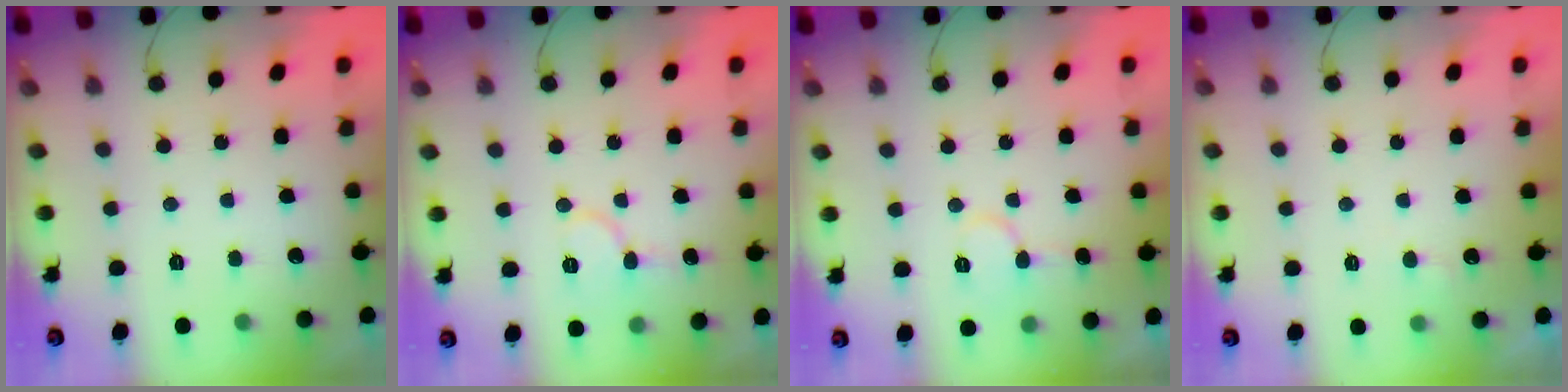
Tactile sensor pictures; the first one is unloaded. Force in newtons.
{"total": 8.3, "press": 8.2, "slide": 0.7}
{"total": 6.4, "press": 6.4, "slide": 0.5}
{"total": 3.9, "press": 3.9, "slide": 0.3}